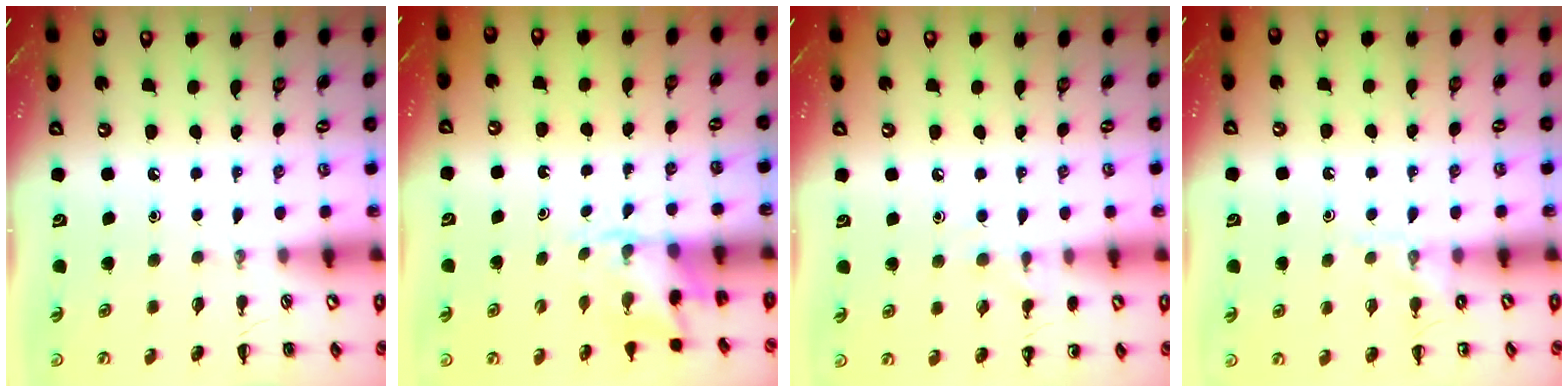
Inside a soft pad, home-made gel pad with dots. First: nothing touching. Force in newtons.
{"total": 2.8, "press": 2.6, "slide": 1.0}
{"total": 6.5, "press": 6.2, "slide": 1.9}
{"total": 6.1, "press": 5.9, "slide": 1.5}